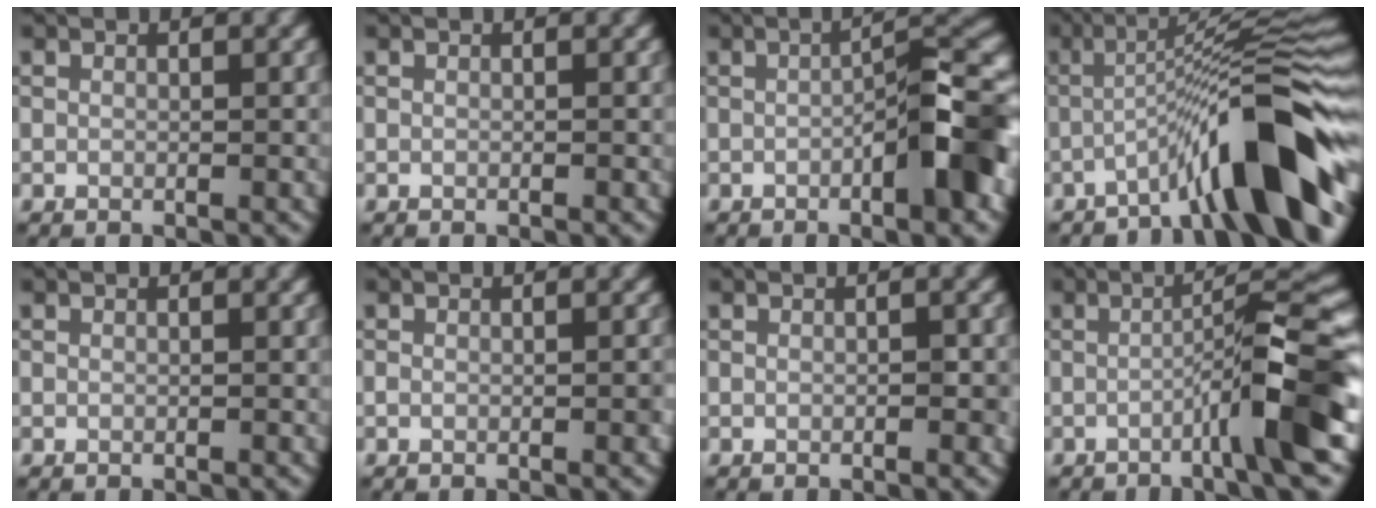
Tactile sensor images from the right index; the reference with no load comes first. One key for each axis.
{"total": 0.0}
{"total": 8.1, "fx": -1.9, "fy": 1.8, "fz": 7.6, "tx": -0.103, "ty": 0.017, "tz": -0.035}
{"total": 10.2, "fx": -5.1, "fy": 1.3, "fz": 8.7, "tx": -0.115, "ty": 0.028, "tz": -0.092}
{"total": 0.0}
{"total": 0.8, "fx": -0.3, "fy": 0.2, "fz": 0.8, "tx": -0.013, "ty": 0.002, "tz": -0.005}
{"total": 1.1, "fx": -0.3, "fy": 0.2, "fz": 1.0, "tx": -0.016, "ty": 0.003, "tz": -0.003}
{"total": 7.4, "fx": -2.4, "fy": 0.5, "fz": 7.0, "tx": -0.097, "ty": 0.022, "tz": -0.054}